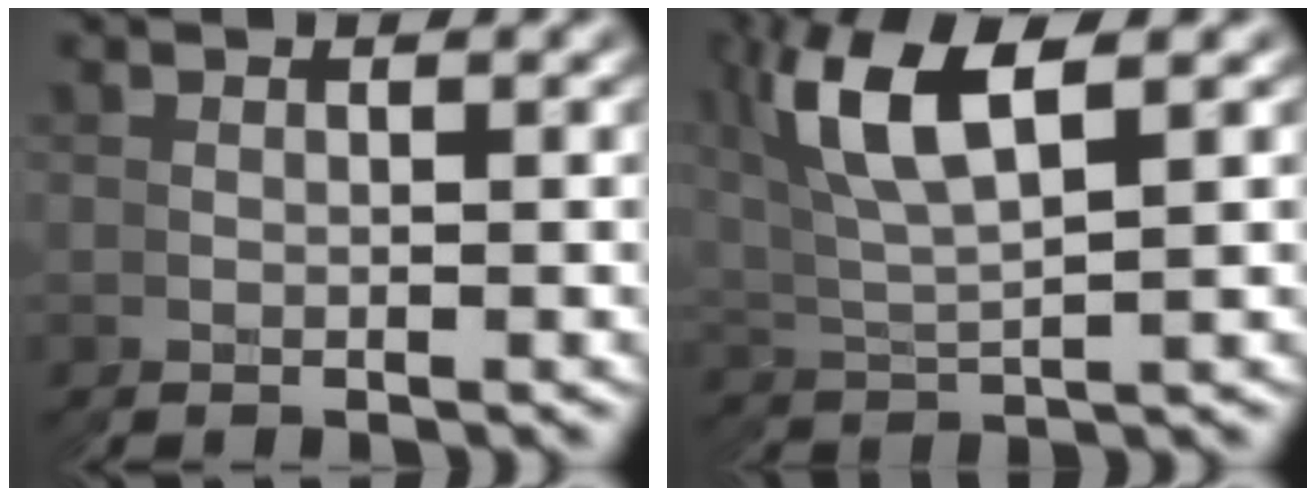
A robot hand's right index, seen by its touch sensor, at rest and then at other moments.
{"total": 6.7, "force": [3.4, 3.1, 4.9], "torque": [-0.124, -0.003, 0.066]}